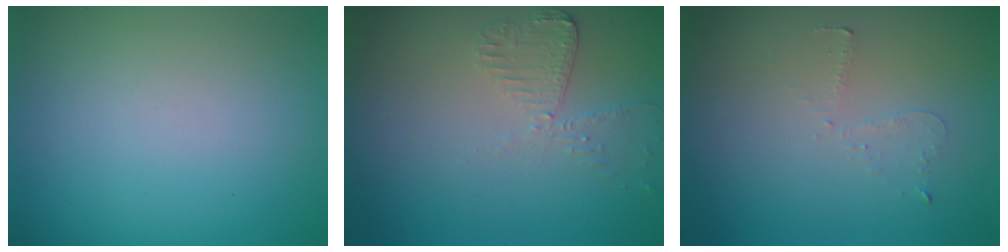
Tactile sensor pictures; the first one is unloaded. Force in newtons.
{"total": 1.9, "press": 1.9, "slide": 0.4}
{"total": 0.7, "press": 0.6, "slide": 0.4}